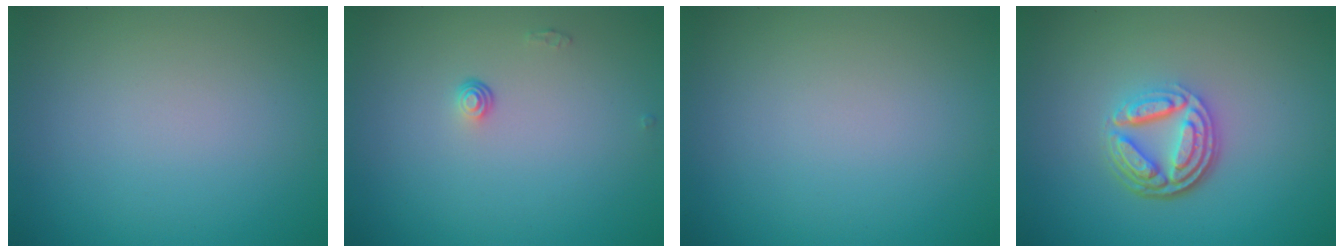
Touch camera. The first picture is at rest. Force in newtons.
{"total": 0.8, "press": 0.5, "slide": 0.6}
{"total": 0.0}
{"total": 4.8, "press": 3.5, "slide": 3.3}